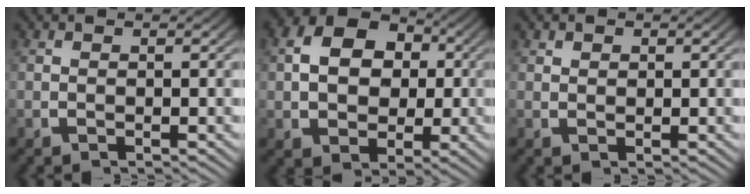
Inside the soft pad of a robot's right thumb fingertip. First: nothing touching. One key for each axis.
{"total": 10.6, "fx": 2.0, "fy": 7.7, "fz": 7.1, "tx": -0.139, "ty": -0.008, "tz": 0.041}
{"total": 1.0, "fx": 0.6, "fy": 0.7, "fz": 0.4, "tx": -0.006, "ty": -0.003, "tz": 0.017}